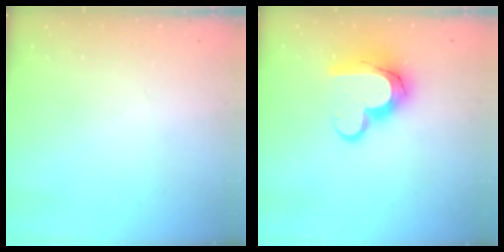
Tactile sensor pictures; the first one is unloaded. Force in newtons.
{"total": 15.2, "press": 15.1, "slide": 1.1}